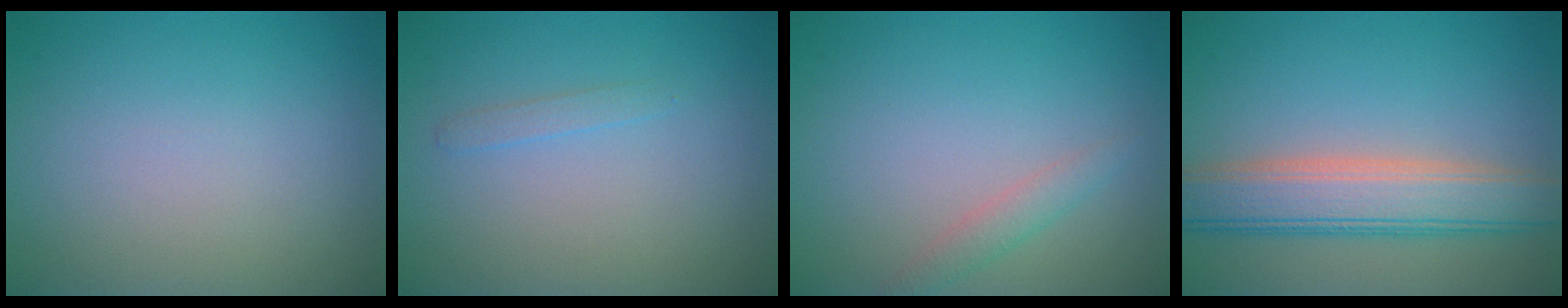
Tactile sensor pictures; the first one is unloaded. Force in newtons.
{"total": 0.8, "press": 0.8, "slide": 0.0}
{"total": 1.5, "press": 1.4, "slide": 0.0}
{"total": 6.4, "press": 6.4, "slide": 0.3}